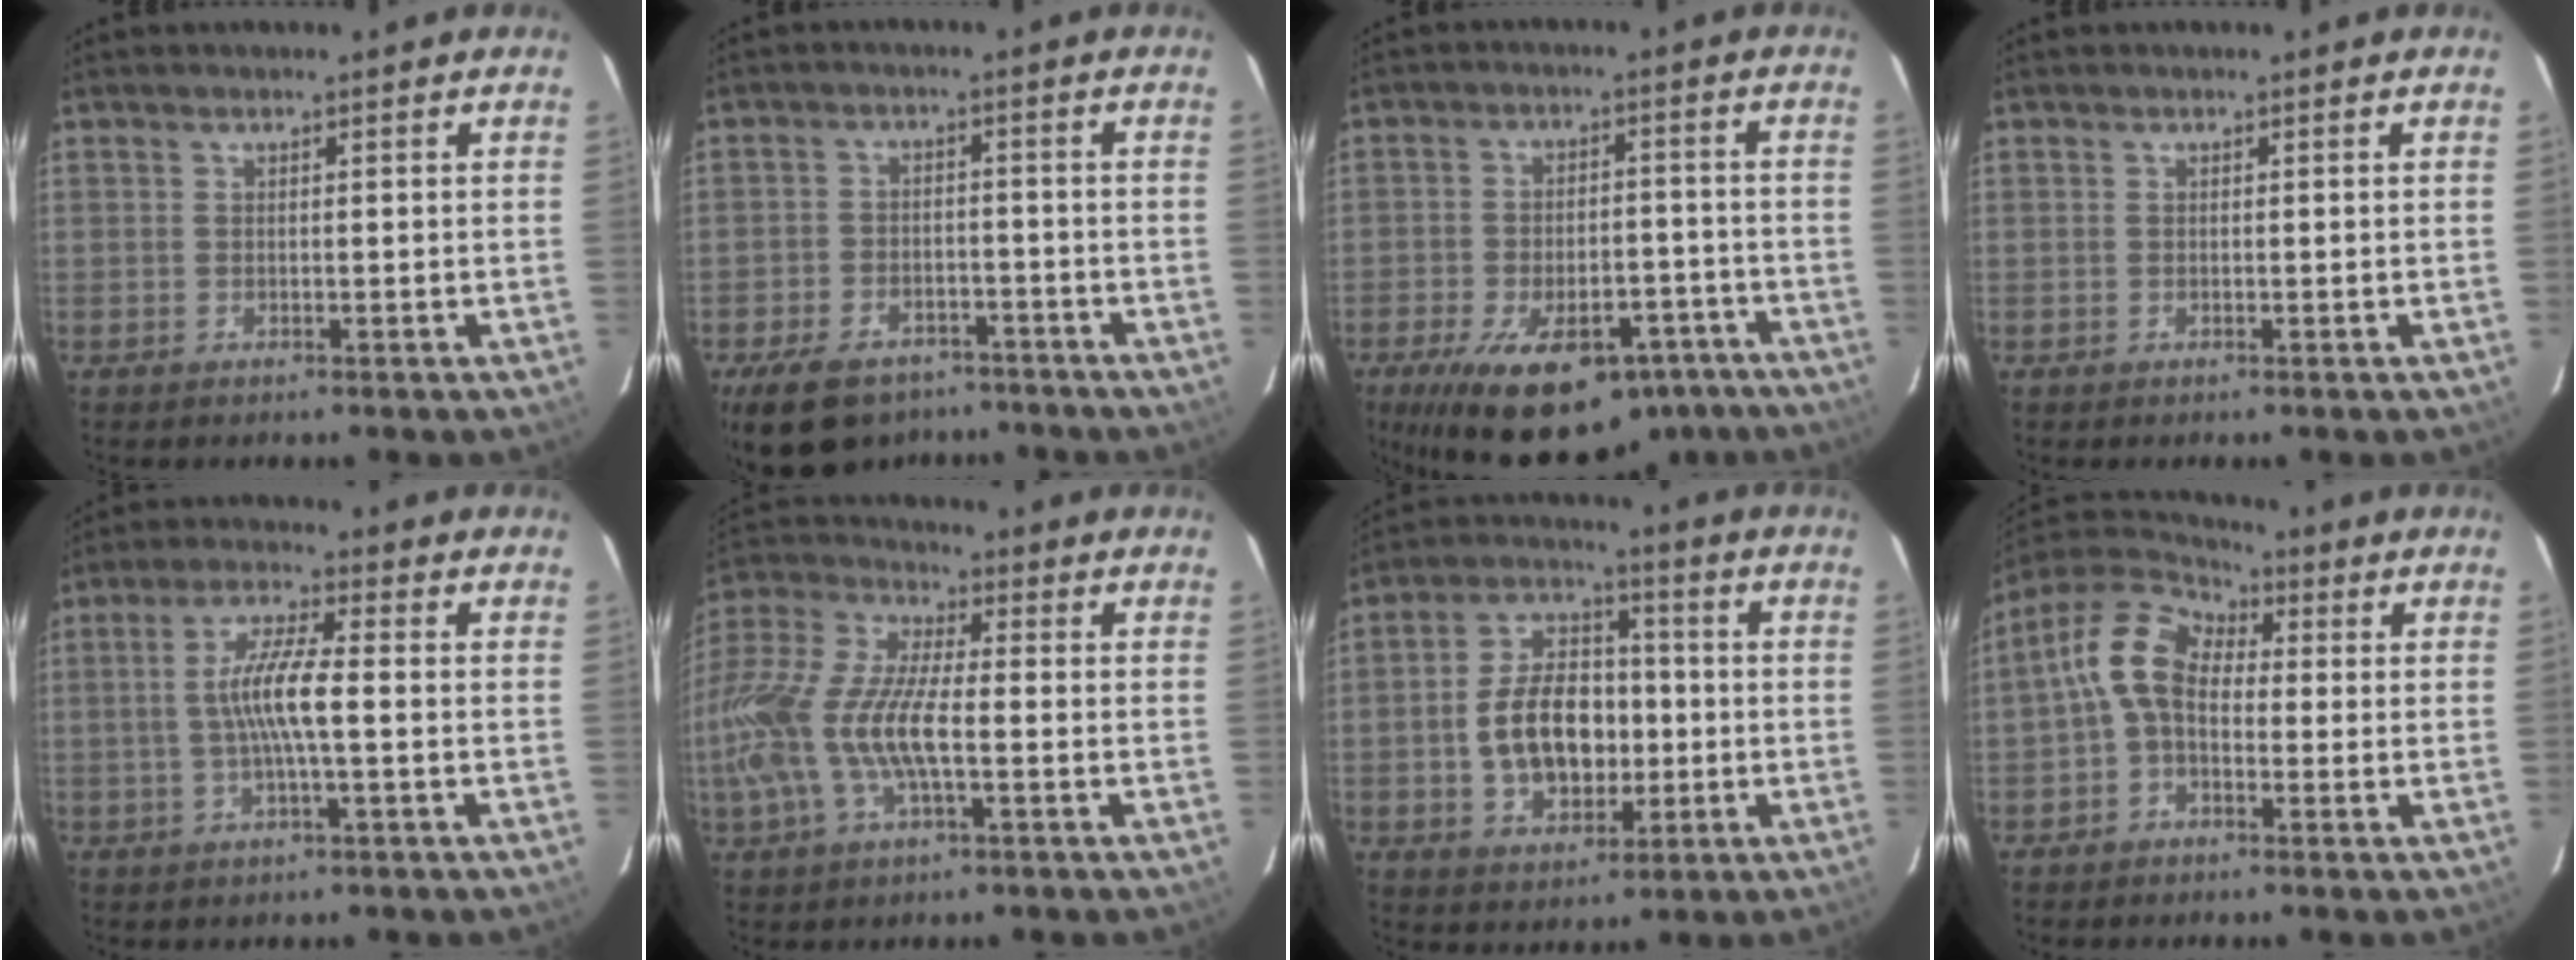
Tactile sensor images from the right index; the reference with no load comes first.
{"total": 14.3, "force": [-10.3, 7.7, 6.3], "torque": [-0.155, 0.003, -0.151]}
{"total": 20.9, "force": [-14.7, 9.4, 11.6], "torque": [-0.217, -0.010, -0.198]}
{"total": 0.0}
{"total": 7.5, "force": [-0.8, 0.6, 7.5], "torque": [-0.146, 0.003, -0.015]}
{"total": 18.3, "force": [-3.4, 6.9, 16.6], "torque": [-0.348, -0.003, -0.071]}
{"total": 13.4, "force": [-1.8, 8.8, 9.9], "torque": [-0.194, 0.025, -0.019]}
{"total": 9.7, "force": [-0.2, 6.7, 7.1], "torque": [-0.138, 0.031, -0.012]}